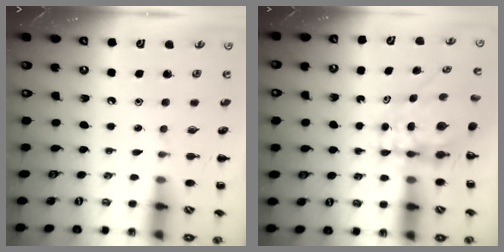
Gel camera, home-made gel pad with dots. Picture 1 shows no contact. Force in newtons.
{"total": 5.5, "press": 5.4, "slide": 0.8}